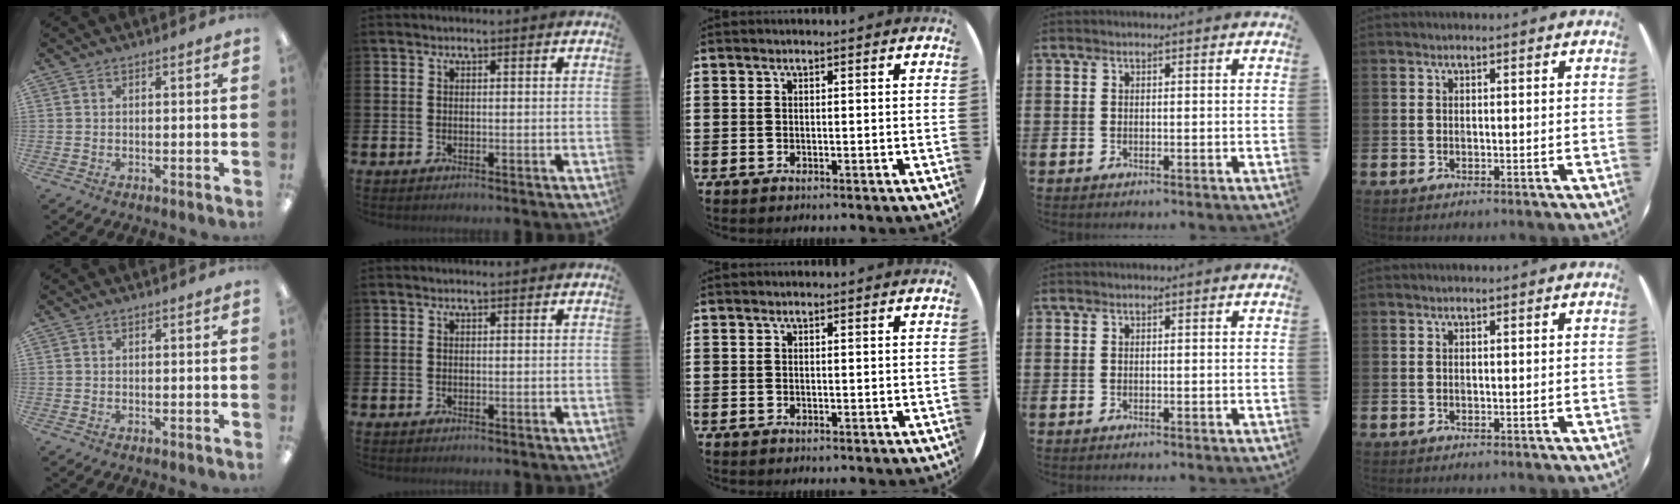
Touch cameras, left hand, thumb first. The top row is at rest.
{}